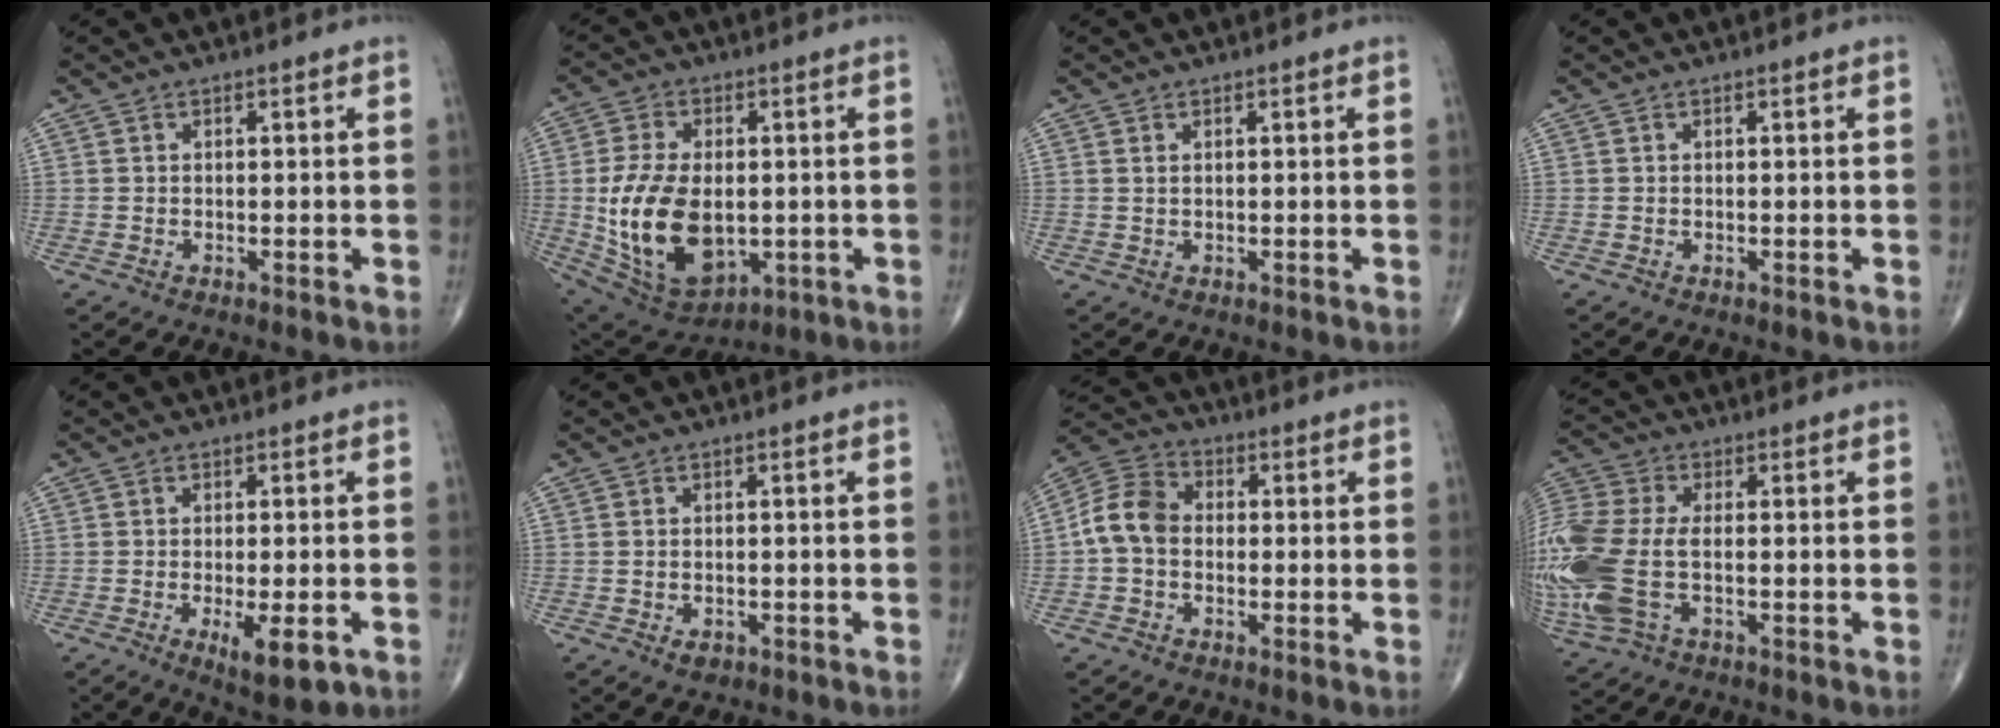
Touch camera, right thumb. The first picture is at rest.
{"total": 18.2, "force": [-1.7, 11.0, 14.5], "torque": [-0.257, -0.008, -0.005]}
{"total": 0.7, "force": [0.4, 0.4, 0.5], "torque": [-0.010, 0.002, 0.009]}
{"total": 0.0}
{"total": 7.4, "force": [-2.9, 2.3, 6.4], "torque": [-0.091, -0.011, -0.037]}
{"total": 1.9, "force": [-1.0, 1.2, 1.0], "torque": [-0.009, 0.004, -0.010]}
{"total": 8.3, "force": [-0.7, 6.3, 5.4], "torque": [-0.094, 0.026, -0.028]}
{"total": 19.9, "force": [-3.3, 11.0, 16.3], "torque": [-0.446, -0.001, -0.051]}